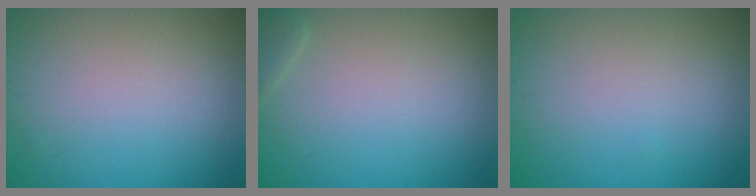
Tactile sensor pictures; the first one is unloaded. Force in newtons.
{"total": 0.9, "press": 0.9, "slide": 0.1}
{"total": 0.0}